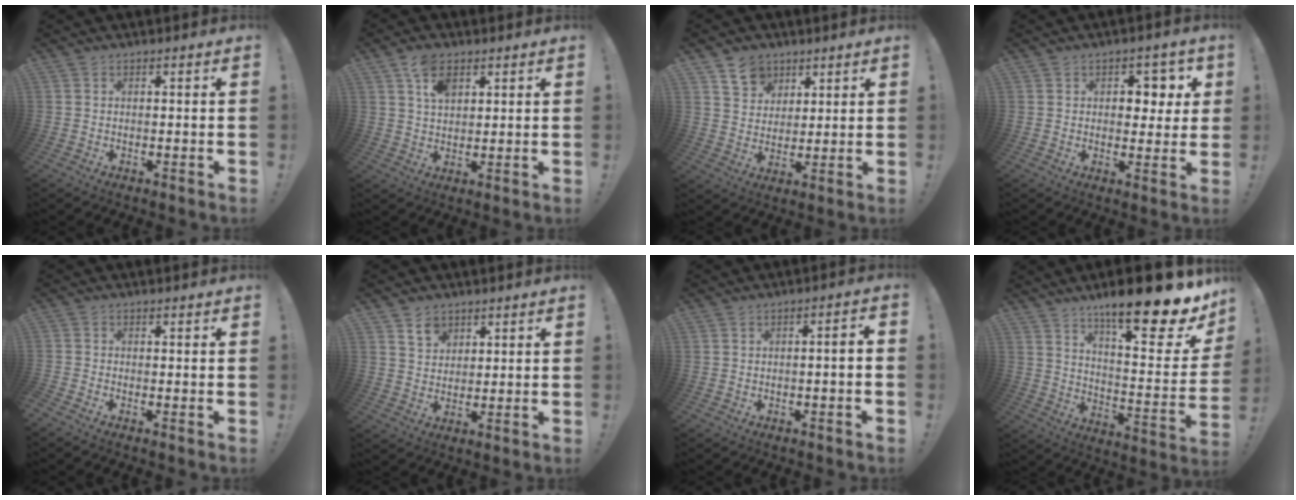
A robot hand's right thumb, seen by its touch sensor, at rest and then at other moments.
{"total": 7.4, "force": [3.9, 4.4, 4.5], "torque": [-0.080, -0.004, 0.074]}
{"total": 8.7, "force": [5.4, 6.6, 1.9], "torque": [-0.026, -0.034, 0.106]}
{"total": 6.3, "force": [2.3, 4.8, 3.3], "torque": [-0.032, -0.014, 0.038]}
{"total": 1.1, "force": [-0.7, -0.4, 0.8], "torque": [-0.014, -0.004, -0.012]}
{"total": 5.7, "force": [3.8, 3.8, 1.6], "torque": [-0.020, -0.019, 0.069]}
{"total": 3.1, "force": [-1.2, -0.1, 2.8], "torque": [-0.047, 0.000, -0.020]}
{"total": 22.1, "force": [15.0, 4.2, 15.7], "torque": [-0.225, -0.113, 0.230]}